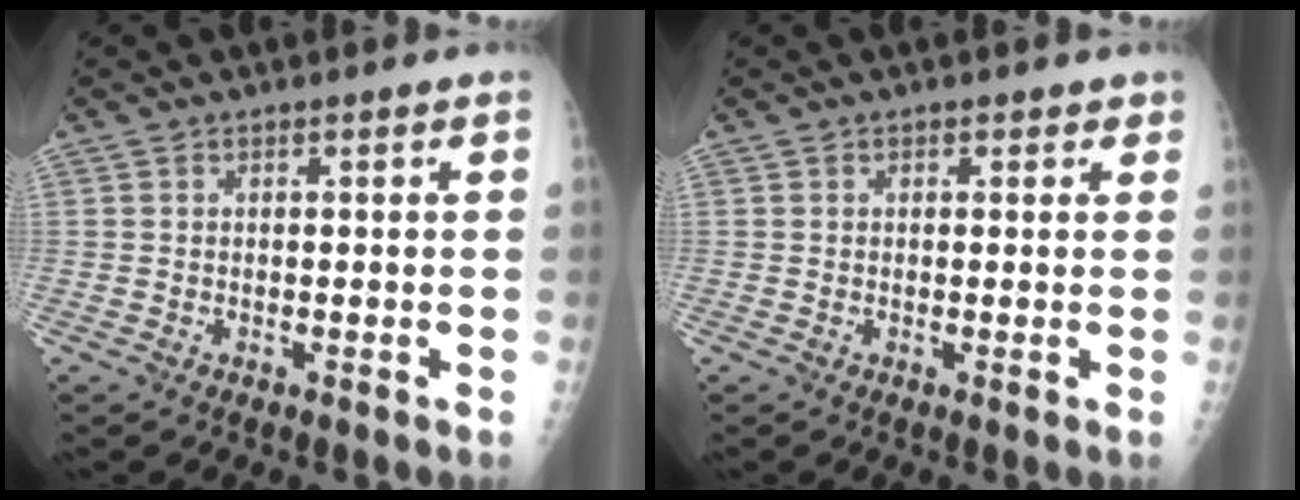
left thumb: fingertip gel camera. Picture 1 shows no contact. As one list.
[{"total": 1.5, "force": [0.9, 1.1, 0.6], "torque": [0.011, -0.001, 0.005]}]